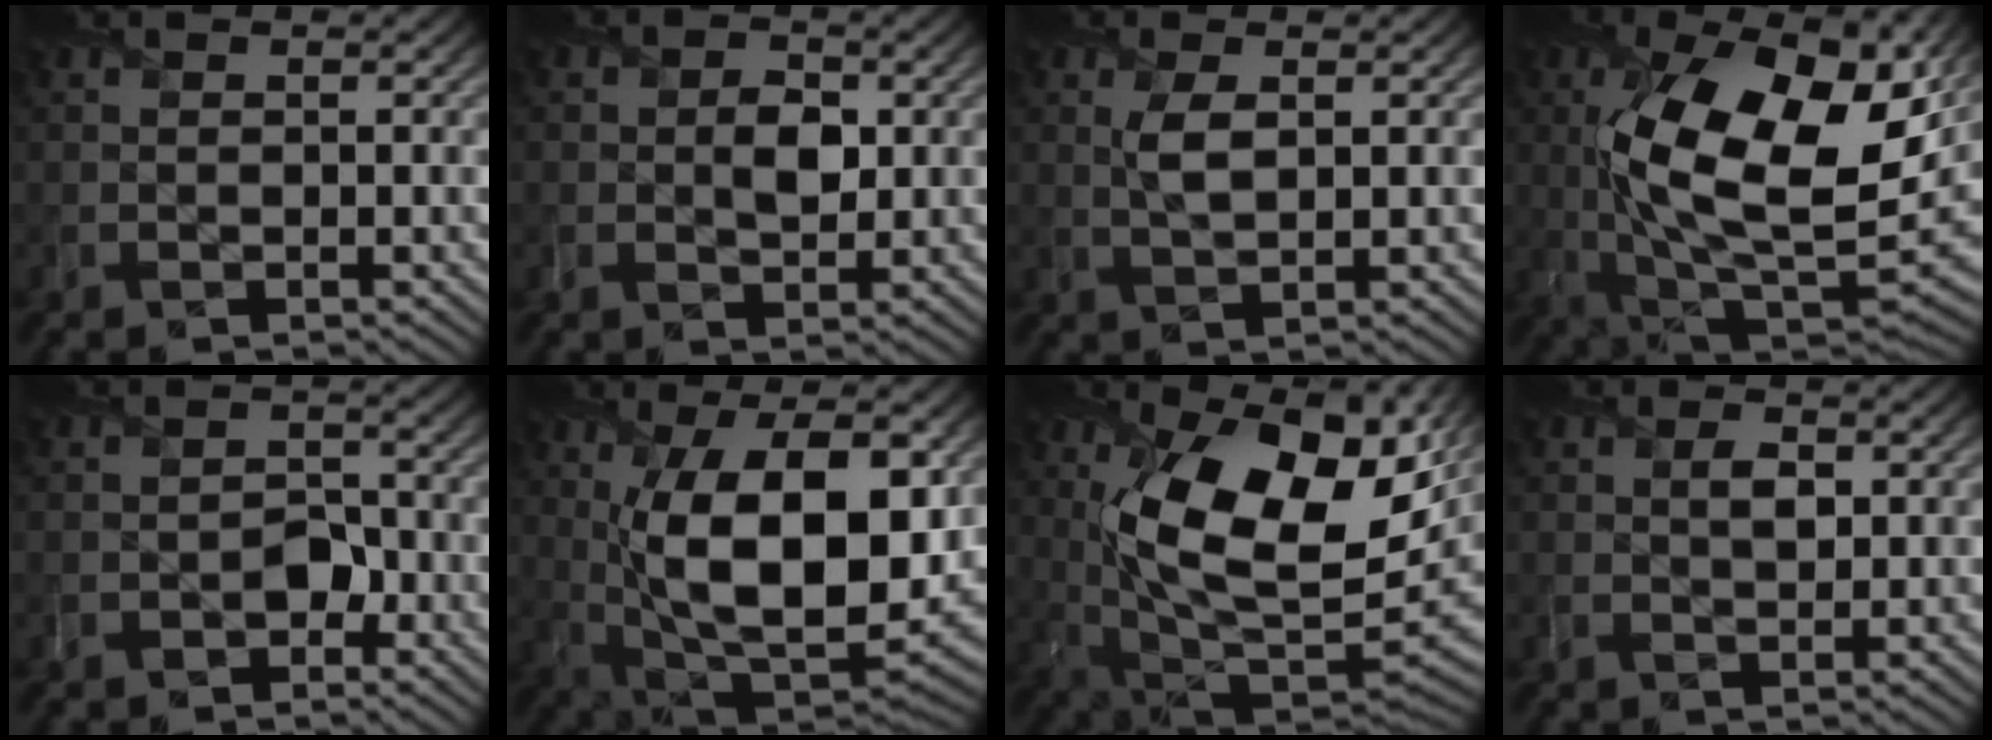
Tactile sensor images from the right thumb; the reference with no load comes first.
{"total": 3.1, "force": [0.1, 2.1, 2.3], "torque": [-0.041, -0.006, -0.002]}
{"total": 3.0, "force": [0.9, 1.2, 2.6], "torque": [-0.064, 0.001, 0.017]}
{"total": 18.8, "force": [3.2, 8.9, 16.3], "torque": [-0.300, -0.009, 0.050]}
{"total": 2.9, "force": [-1.6, 2.1, 1.2], "torque": [-0.013, -0.001, -0.032]}
{"total": 16.8, "force": [2.2, 8.3, 14.5], "torque": [-0.247, -0.015, 0.041]}
{"total": 18.1, "force": [5.0, 8.9, 14.9], "torque": [-0.255, -0.008, 0.083]}
{"total": 2.1, "force": [0.3, 1.3, 1.6], "torque": [-0.031, -0.004, 0.005]}